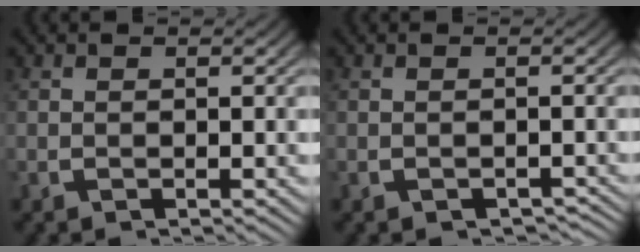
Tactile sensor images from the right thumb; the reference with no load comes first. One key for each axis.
{"total": 2.2, "fx": -2.1, "fy": 0.6, "fz": 0.5, "tx": -0.004, "ty": 0.001, "tz": -0.027}